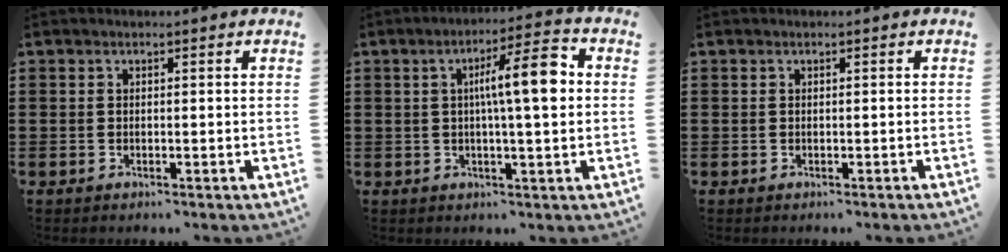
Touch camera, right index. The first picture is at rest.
{"total": 8.7, "force": [1.2, 1.5, 8.5], "torque": [-0.136, -0.003, 0.008]}
{"total": 0.0}